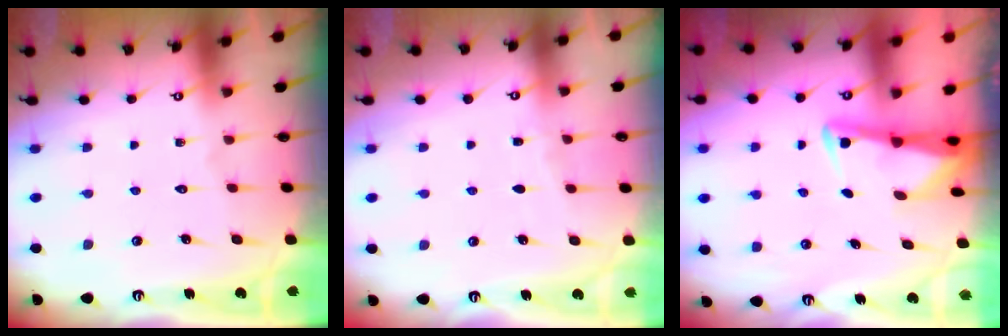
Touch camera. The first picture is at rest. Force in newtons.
{"total": 2.3, "press": 2.3, "slide": 0.3}
{"total": 3.0, "press": 3.0, "slide": 0.3}